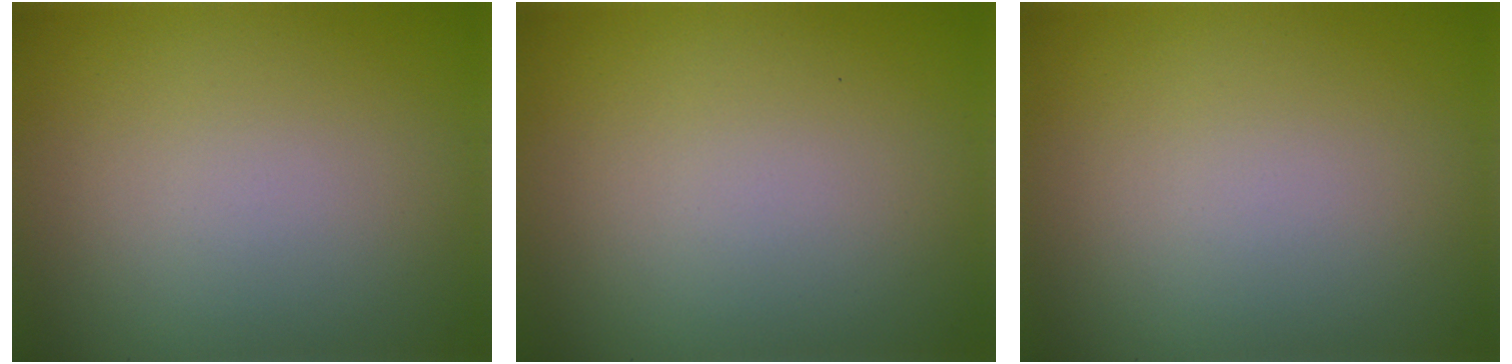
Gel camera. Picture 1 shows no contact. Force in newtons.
{"total": 0.0}
{"total": 0.0}